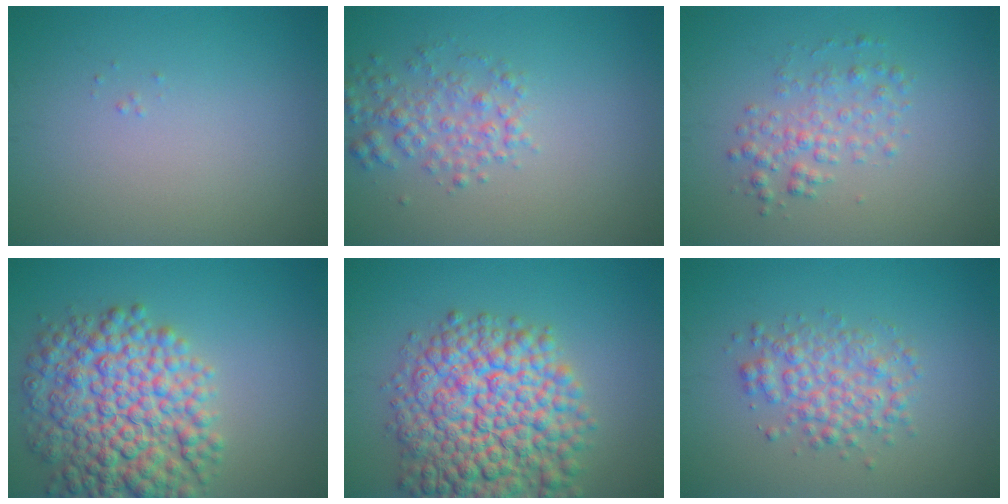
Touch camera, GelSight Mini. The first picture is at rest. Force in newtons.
{"total": 2.7, "press": 2.7, "slide": 0.1}
{"total": 2.5, "press": 2.5, "slide": 0.0}
{"total": 9.8, "press": 9.8, "slide": 0.2}
{"total": 11.7, "press": 11.7, "slide": 0.4}
{"total": 3.7, "press": 3.7, "slide": 0.0}